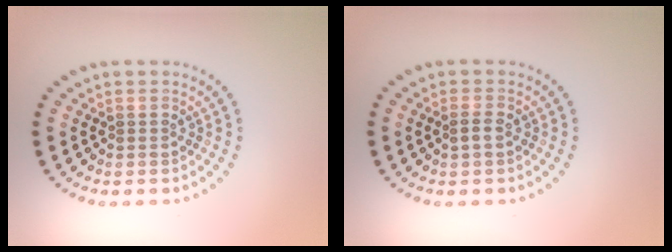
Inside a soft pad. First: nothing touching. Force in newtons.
{"total": 1.1, "press": 1.1, "slide": 0.4}